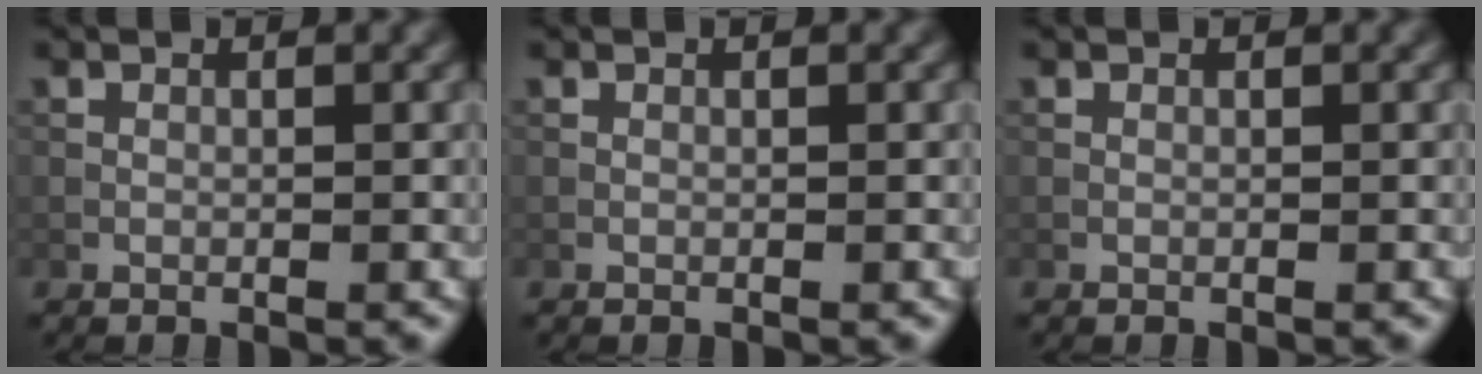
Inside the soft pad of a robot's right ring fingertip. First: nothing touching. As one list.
[{"total": 0.0}, {"total": 0.0}]